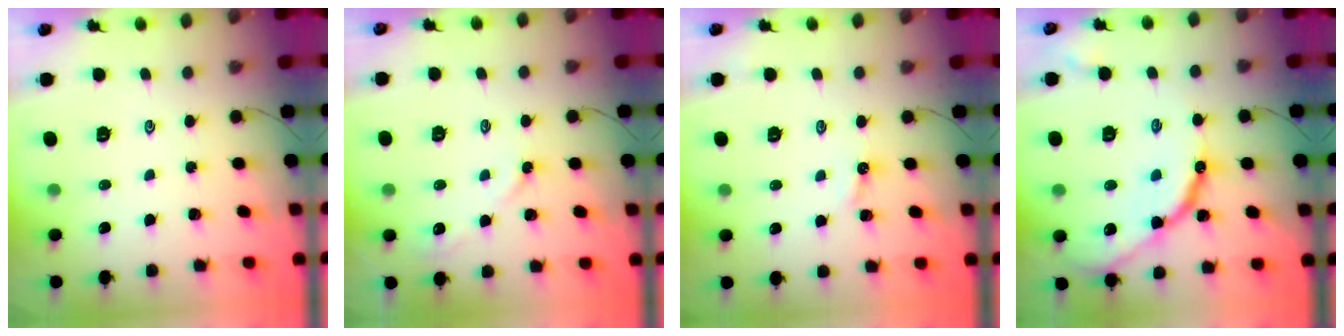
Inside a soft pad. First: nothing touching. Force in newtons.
{"total": 2.4, "press": 2.4, "slide": 0.6}
{"total": 3.9, "press": 3.9, "slide": 0.5}
{"total": 13.8, "press": 13.8, "slide": 1.3}